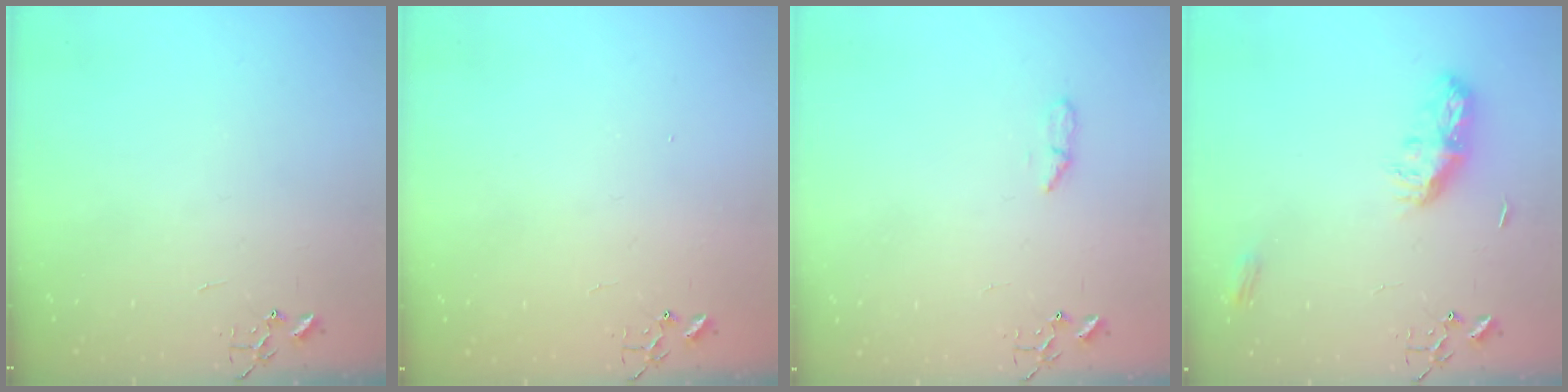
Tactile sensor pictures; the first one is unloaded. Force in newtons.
{"total": 1.1, "press": 1.1, "slide": 0.1}
{"total": 4.5, "press": 4.4, "slide": 0.6}
{"total": 9.0, "press": 9.0, "slide": 0.1}